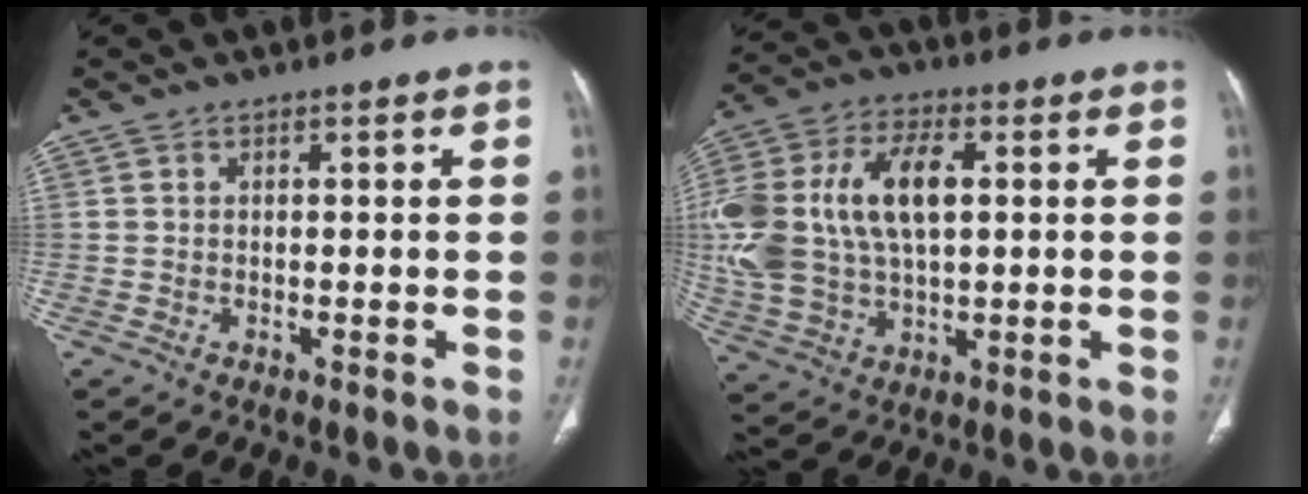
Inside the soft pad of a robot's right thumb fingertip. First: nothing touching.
{"total": 22.9, "force": [3.2, 13.6, 18.2], "torque": [-0.412, 0.014, 0.062]}